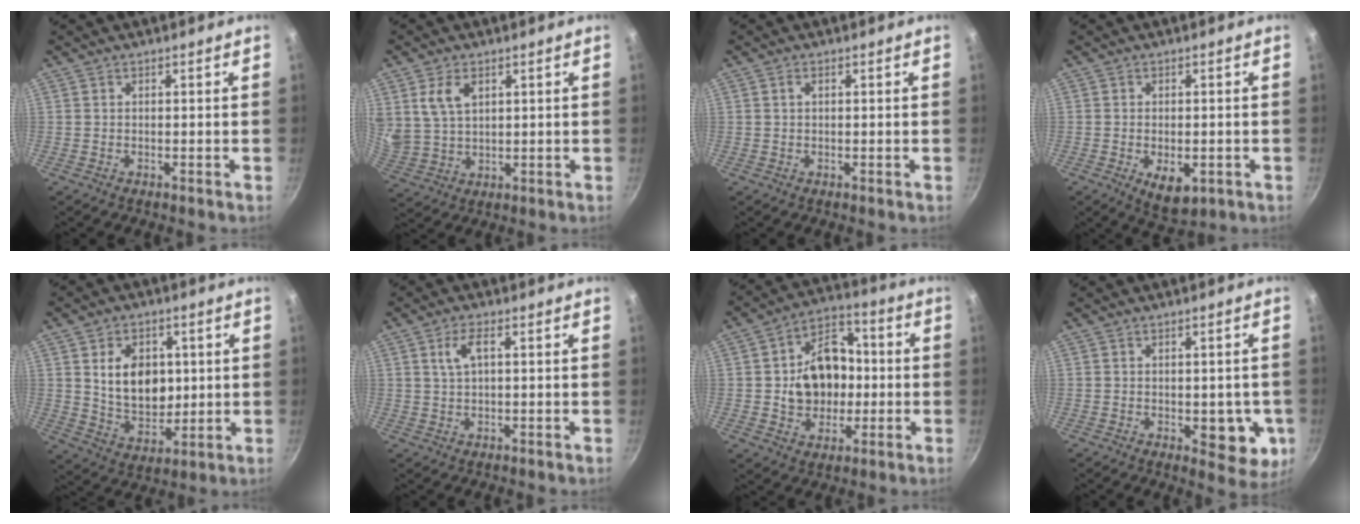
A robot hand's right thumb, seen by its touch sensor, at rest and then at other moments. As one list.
[{"total": 7.6, "force": [3.1, 4.8, 5.0], "torque": [-0.085, -0.013, 0.071]}, {"total": 1.0, "force": [0.3, 0.6, 0.8], "torque": [-0.012, 0.004, 0.004]}, {"total": 6.6, "force": [-2.0, 3.7, 5.1], "torque": [-0.061, -0.004, -0.018]}, {"total": 12.4, "force": [2.2, 9.0, 8.2], "torque": [-0.104, -0.018, 0.049]}, {"total": 4.1, "force": [1.1, 1.7, 3.6], "torque": [-0.066, 0.010, 0.024]}, {"total": 14.5, "force": [-0.2, 11.3, 9.0], "torque": [-0.107, 0.028, -0.006]}, {"total": 8.3, "force": [-1.4, 4.5, 6.9], "torque": [-0.048, -0.006, -0.012]}]